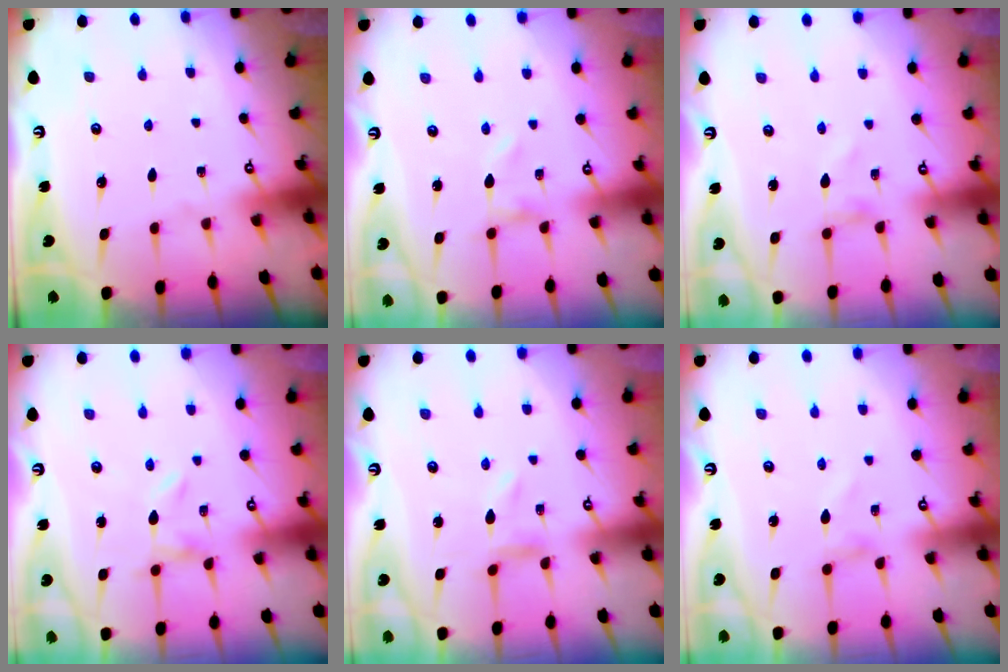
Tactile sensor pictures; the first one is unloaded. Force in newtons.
{"total": 0.0}
{"total": 0.0}
{"total": 0.0}
{"total": 0.0}
{"total": 1.4, "press": 1.4, "slide": 0.1}